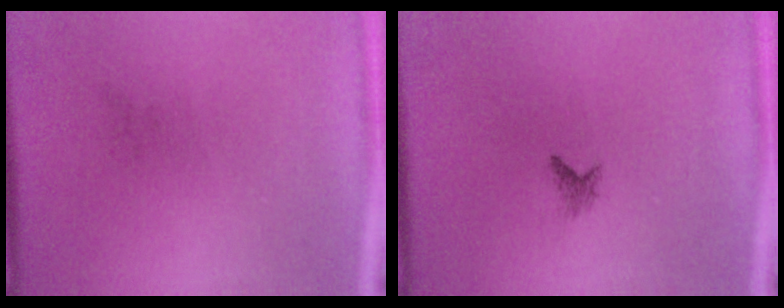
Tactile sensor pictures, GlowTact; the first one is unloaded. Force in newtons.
{"total": 0.8}